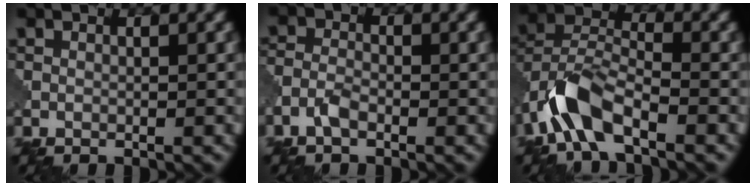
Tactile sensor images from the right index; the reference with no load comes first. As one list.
[{"total": 1.9, "force": [-1.1, 0.9, 1.2], "torque": [-0.026, 0.003, -0.030]}, {"total": 6.1, "force": [-3.6, 2.6, 4.2], "torque": [-0.084, 0.005, -0.079]}]